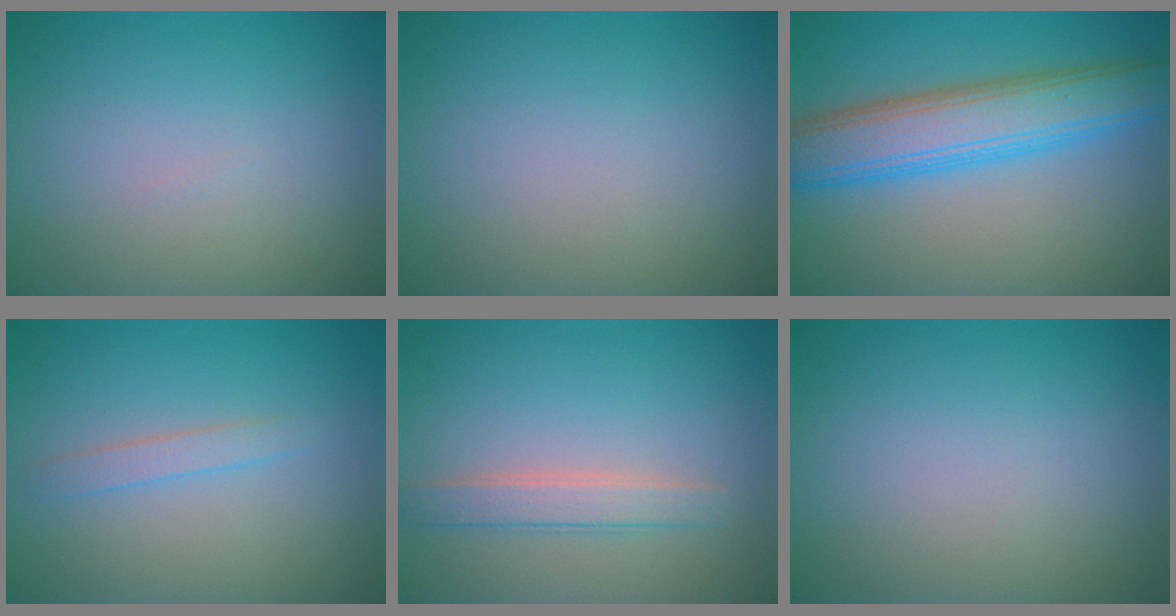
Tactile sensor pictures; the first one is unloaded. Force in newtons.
{"total": 0.0}
{"total": 7.4, "press": 7.4, "slide": 0.2}
{"total": 1.3, "press": 1.3, "slide": 0.0}
{"total": 2.4, "press": 2.4, "slide": 0.2}
{"total": 0.0}